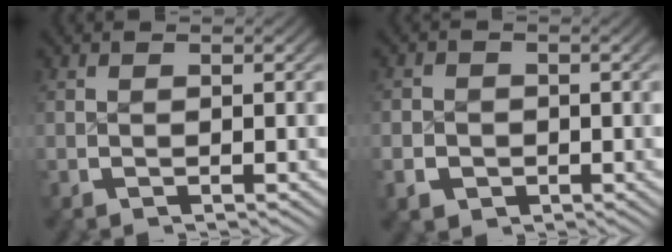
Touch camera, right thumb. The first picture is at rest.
{"total": 3.3, "force": [-1.2, 2.9, 1.2], "torque": [-0.023, -0.010, -0.017]}